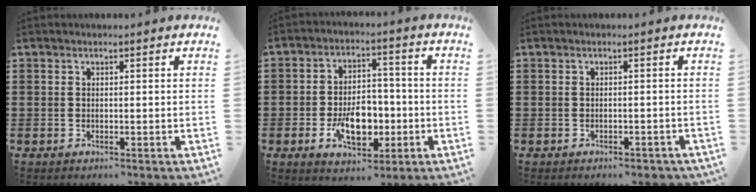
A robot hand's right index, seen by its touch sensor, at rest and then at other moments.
{"total": 8.6, "force": [-2.5, 5.1, 6.4], "torque": [-0.103, -0.001, -0.049]}
{"total": 1.0, "force": [-0.9, 0.2, 0.4], "torque": [-0.012, -0.004, -0.018]}